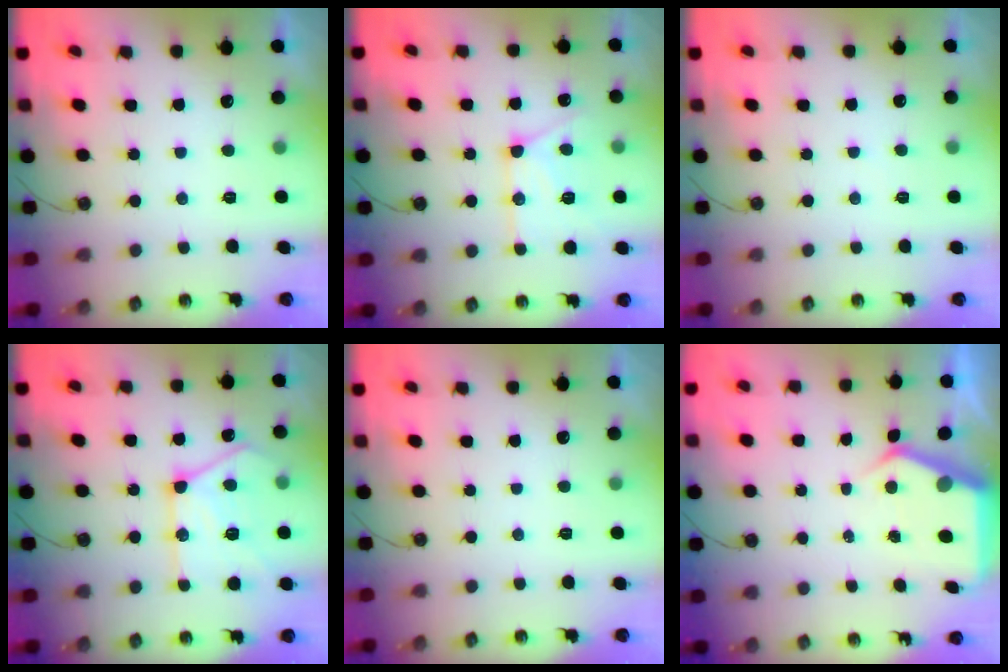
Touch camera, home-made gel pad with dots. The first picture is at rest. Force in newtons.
{"total": 12.9, "press": 12.9, "slide": 1.2}
{"total": 1.9, "press": 1.9, "slide": 0.3}
{"total": 17.8, "press": 17.8, "slide": 1.6}
{"total": 0.0}
{"total": 5.3, "press": 5.2, "slide": 0.5}